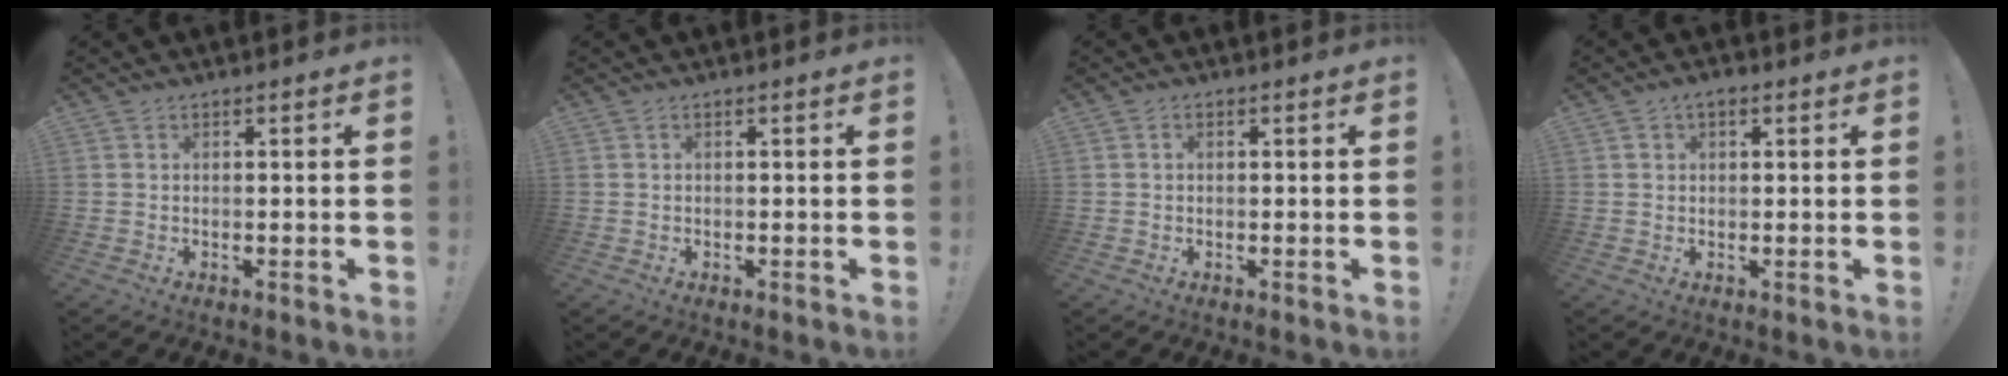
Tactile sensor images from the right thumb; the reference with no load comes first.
{"total": 0.0}
{"total": 0.7, "force": [0.0, 0.5, 0.5], "torque": [-0.017, 0.006, 0.002]}
{"total": 2.2, "force": [0.5, 1.5, 1.5], "torque": [-0.025, 0.006, 0.009]}